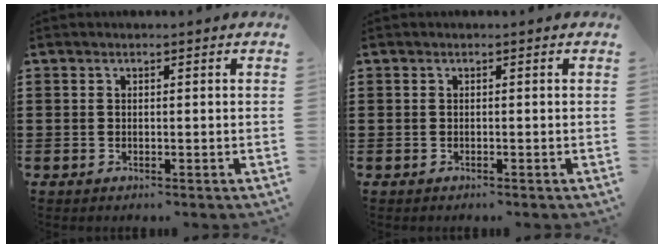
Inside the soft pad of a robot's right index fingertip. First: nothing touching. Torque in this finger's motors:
{"motor_torque": [1.10, 1.04, 0.00, -0.01]}